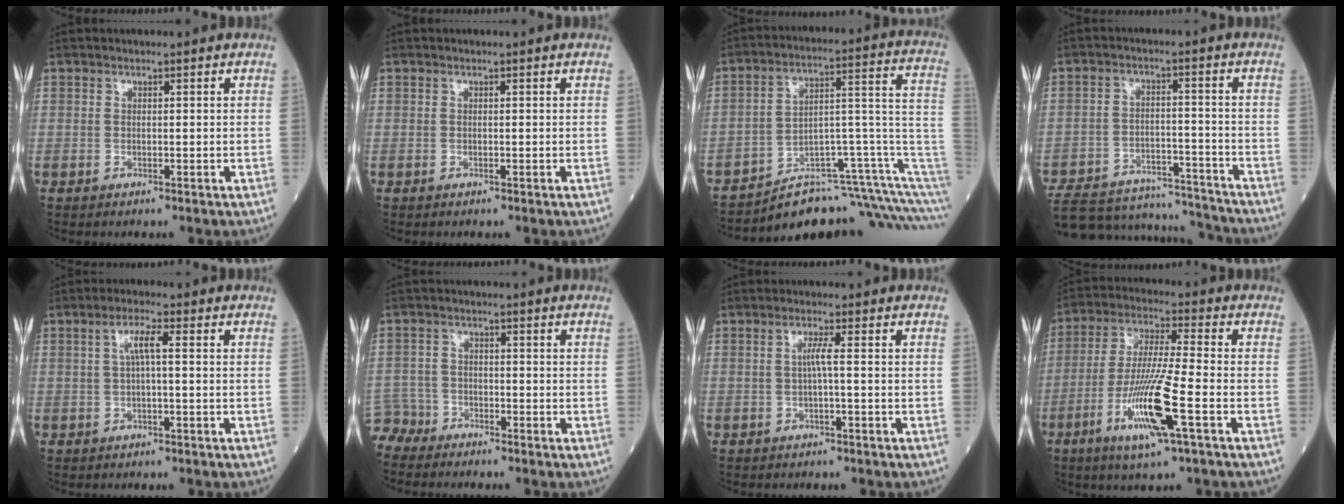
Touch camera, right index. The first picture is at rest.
{"total": 0.0}
{"total": 16.8, "force": [-13.0, 0.8, 10.6], "torque": [-0.091, 0.083, -0.191]}
{"total": 21.0, "force": [-19.7, 4.6, 5.6], "torque": [-0.137, 0.005, -0.287]}
{"total": 3.9, "force": [0.6, 0.8, 3.7], "torque": [-0.079, 0.014, 0.014]}
{"total": 5.6, "force": [-5.1, 2.2, 0.1], "torque": [-0.010, -0.008, -0.102]}
{"total": 2.3, "force": [-0.2, 0.2, 2.3], "torque": [-0.053, 0.003, -0.002]}
{"total": 13.9, "force": [-5.5, 0.6, 12.8], "torque": [-0.261, -0.022, -0.101]}